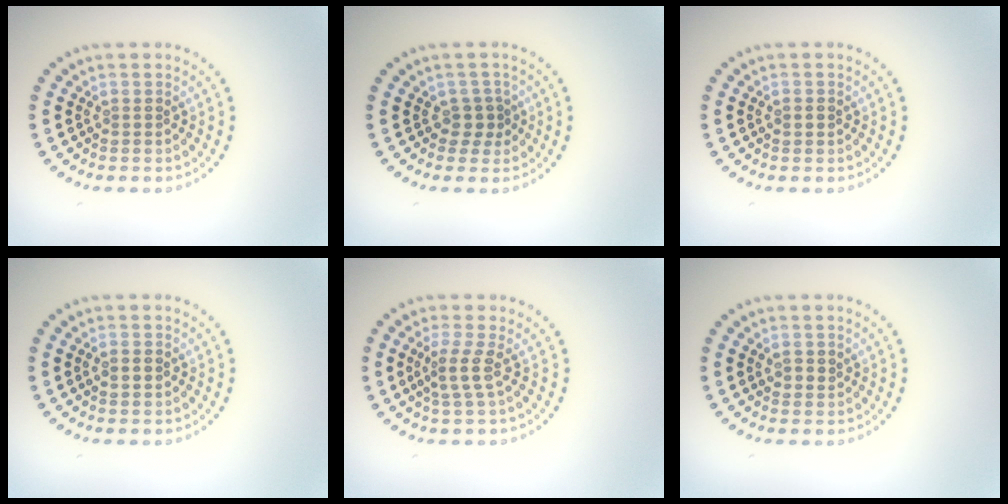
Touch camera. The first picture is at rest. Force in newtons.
{"total": 1.8, "press": 1.4, "slide": 1.1}
{"total": 1.1, "press": 1.1, "slide": 0.1}
{"total": 1.0, "press": 1.0, "slide": 0.2}
{"total": 2.1, "press": 1.6, "slide": 1.4}
{"total": 1.3, "press": 1.1, "slide": 0.7}